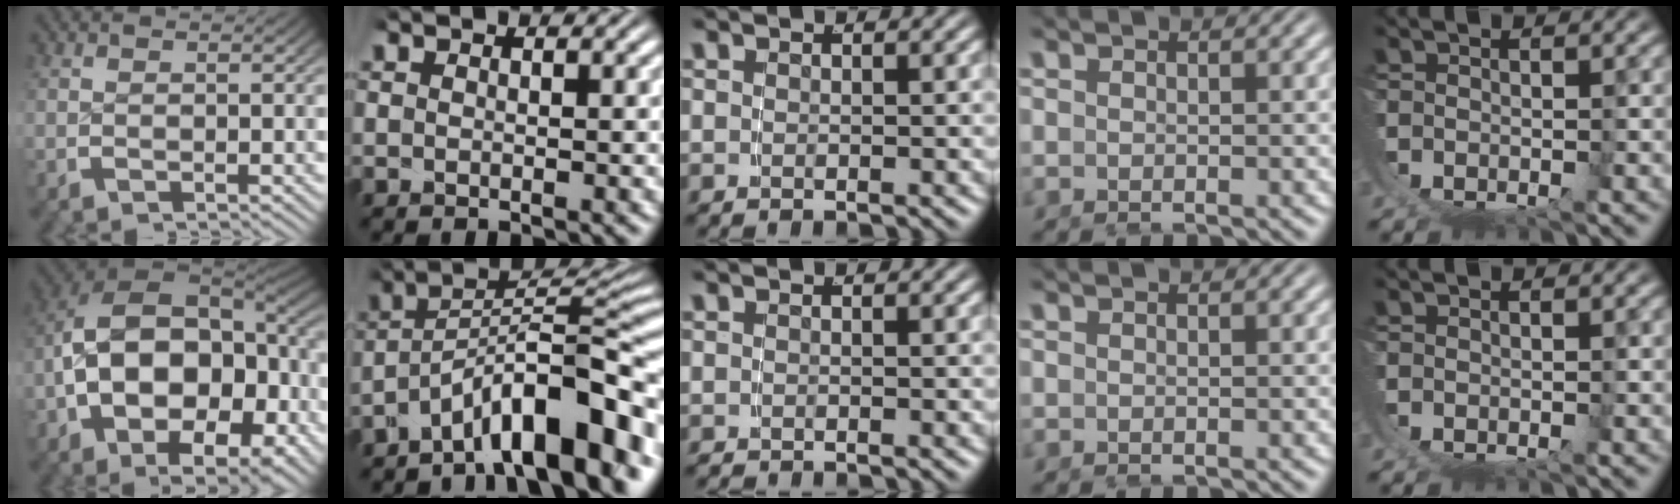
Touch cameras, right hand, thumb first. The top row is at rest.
{"thumb": {"total": 18.4, "force": [-3.6, 13.1, 12.4], "torque": [-0.266, -0.056, -0.041]}, "index": {"total": 8.9, "force": [-3.6, 3.4, 7.4], "torque": [-0.093, 0.013, -0.071]}, "middle": {"total": 1.0, "force": [-1.0, 0.0, -0.1], "torque": [-0.001, -0.008, -0.014]}}